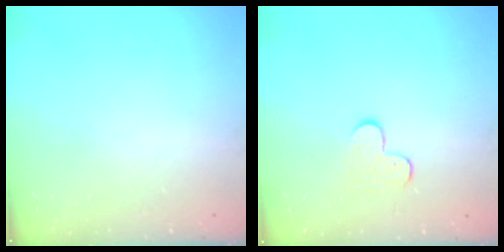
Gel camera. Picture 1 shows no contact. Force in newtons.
{"total": 4.7, "press": 4.7, "slide": 0.5}